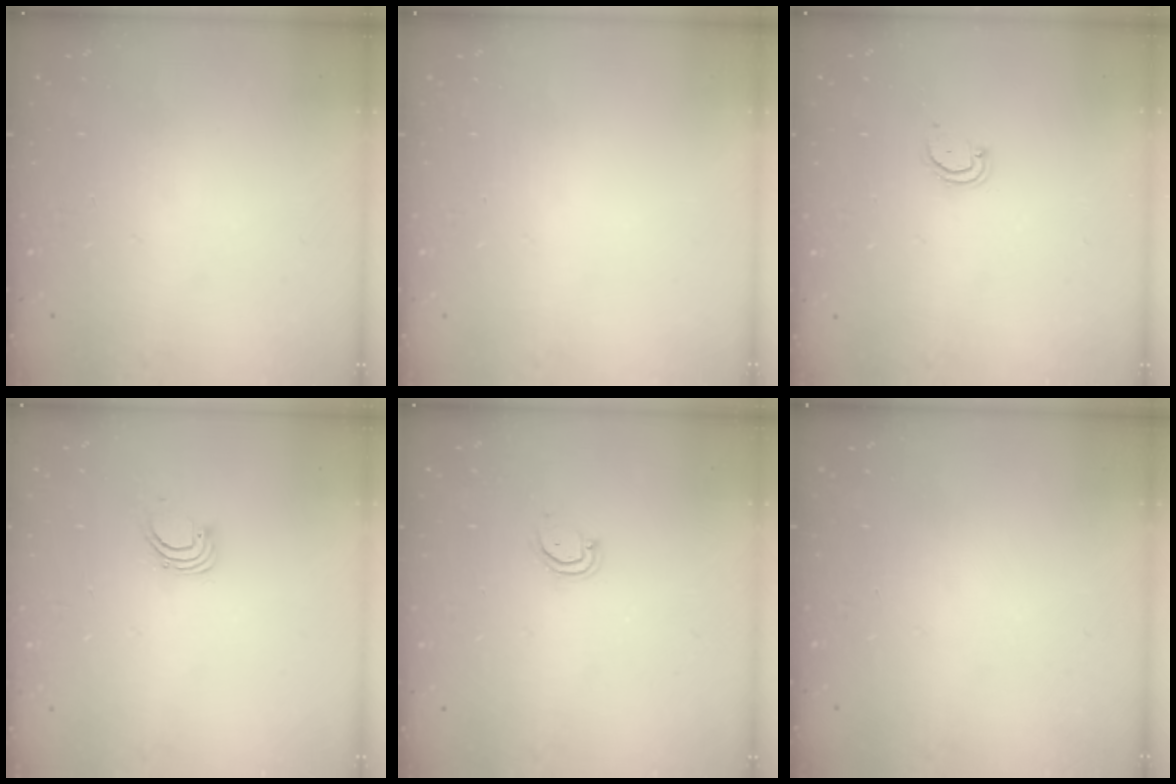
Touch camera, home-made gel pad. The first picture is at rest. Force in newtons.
{"total": 0.0}
{"total": 3.3, "press": 3.3, "slide": 0.5}
{"total": 2.2, "press": 2.2, "slide": 0.2}
{"total": 2.5, "press": 2.5, "slide": 0.1}
{"total": 0.0}